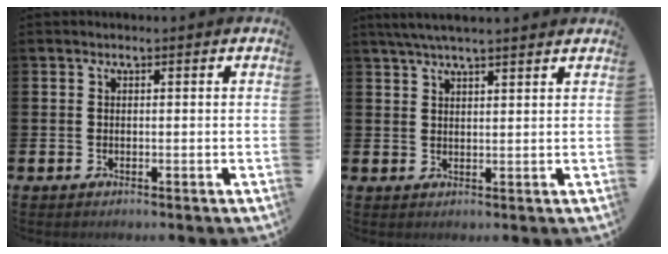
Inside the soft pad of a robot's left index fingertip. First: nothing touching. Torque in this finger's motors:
{"motor_torque": [-0.10, -0.84, 0.69, 0.21]}